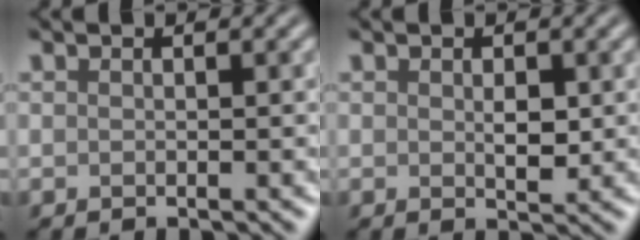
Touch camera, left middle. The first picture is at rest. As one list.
[{"total": 1.6, "force": [0.1, 0.8, 1.4], "torque": [-0.023, -0.003, 0.005]}]